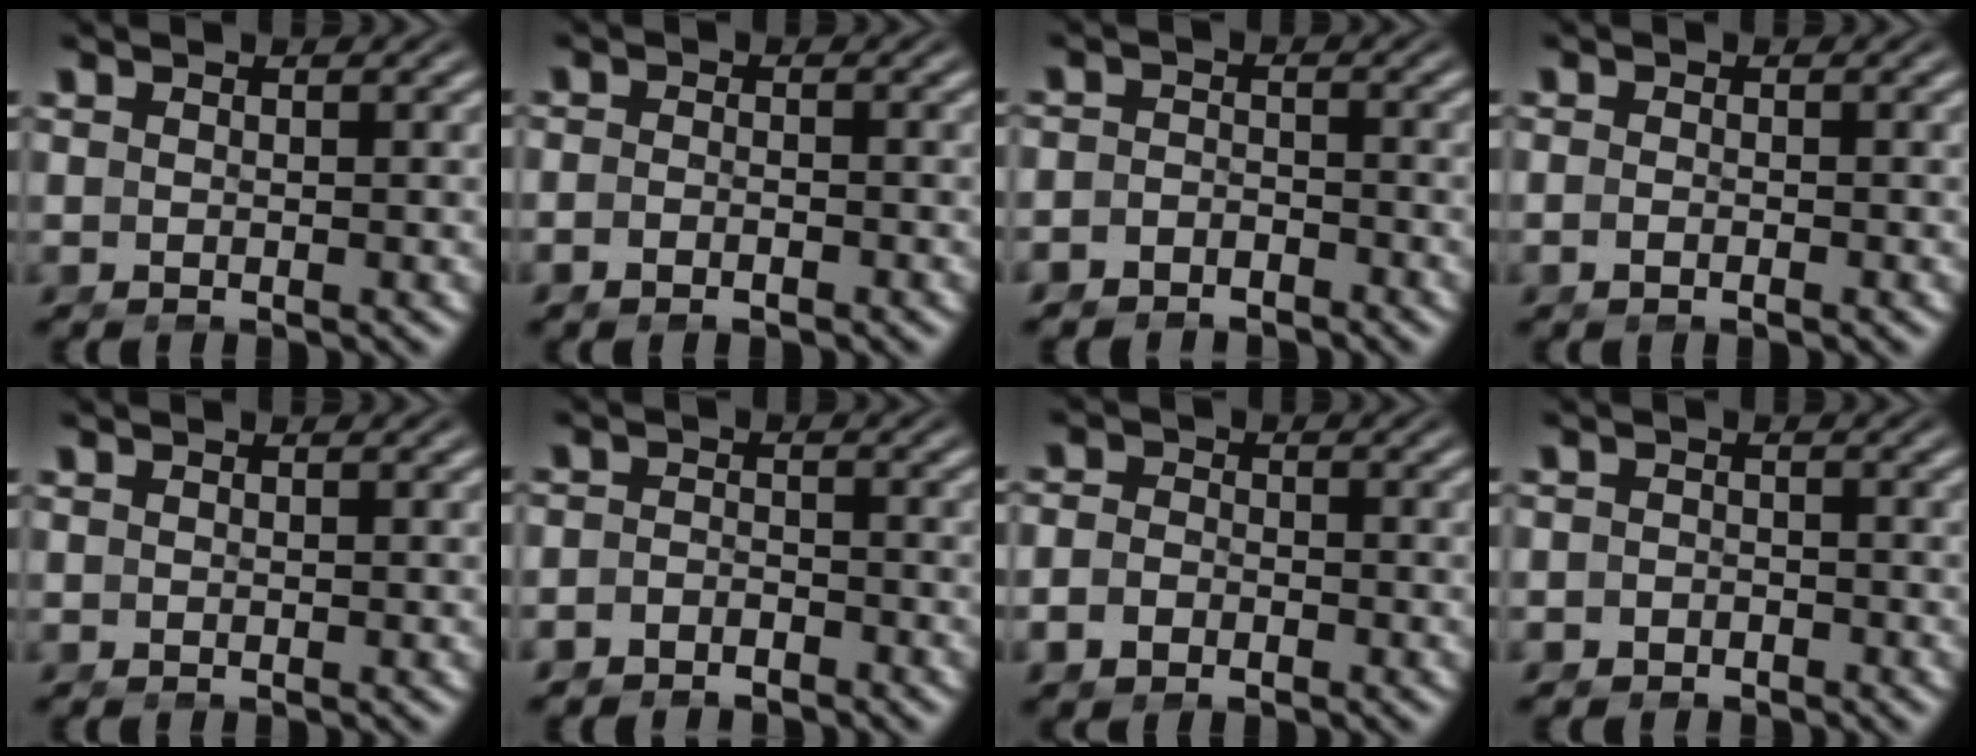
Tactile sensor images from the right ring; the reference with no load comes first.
{"total": 1.7, "force": [-1.5, 0.5, 0.7], "torque": [-0.019, -0.004, -0.026]}
{"total": 3.6, "force": [-3.2, 1.6, -0.1], "torque": [-0.003, -0.020, -0.050]}
{"total": 1.0, "force": [-0.8, 0.0, 0.6], "torque": [-0.014, -0.003, -0.015]}
{"total": 0.0}
{"total": 3.1, "force": [-2.8, 1.3, 0.1], "torque": [-0.007, -0.019, -0.042]}
{"total": 2.8, "force": [-1.6, 2.1, 1.1], "torque": [-0.029, -0.015, -0.025]}
{"total": 2.7, "force": [-2.1, 1.6, -0.2], "torque": [-0.006, -0.018, -0.030]}